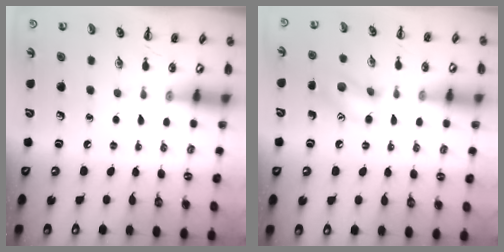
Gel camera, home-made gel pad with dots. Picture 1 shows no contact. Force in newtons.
{"total": 10.6, "press": 10.5, "slide": 1.0}